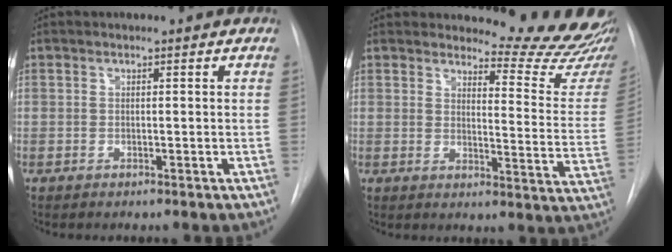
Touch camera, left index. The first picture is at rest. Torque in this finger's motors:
{"motor_torque": [0.87, -1.26, 0.03, 0.00]}